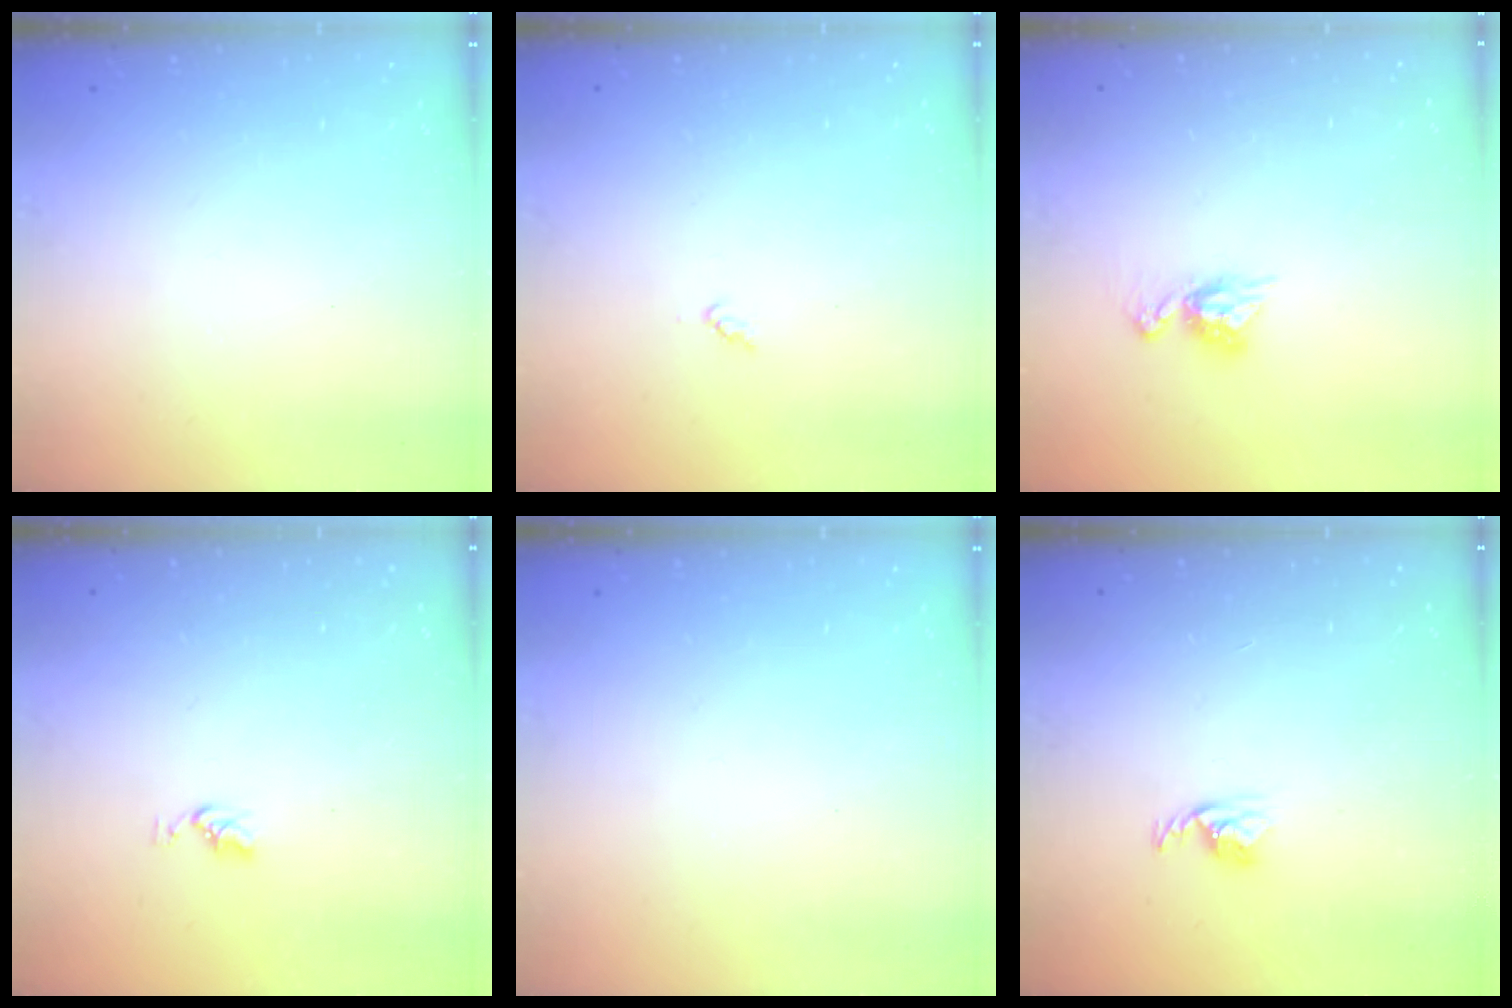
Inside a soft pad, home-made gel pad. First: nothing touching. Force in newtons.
{"total": 3.8, "press": 3.8, "slide": 0.5}
{"total": 8.7, "press": 8.7, "slide": 0.8}
{"total": 2.4, "press": 2.4, "slide": 0.4}
{"total": 0.0}
{"total": 3.3, "press": 3.2, "slide": 0.4}